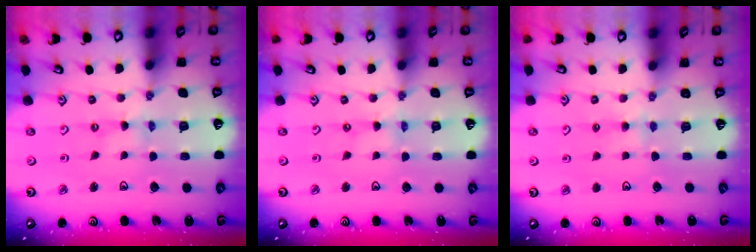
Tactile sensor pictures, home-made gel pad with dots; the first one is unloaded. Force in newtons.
{"total": 0.0}
{"total": 2.9, "press": 2.9, "slide": 0.5}